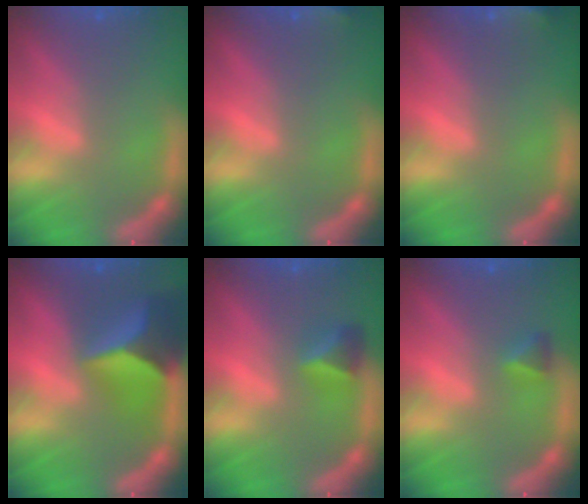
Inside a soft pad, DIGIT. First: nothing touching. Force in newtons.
{"total": 1.9}
{"total": 3.0}
{"total": 8.4}
{"total": 2.4}
{"total": 1.4}